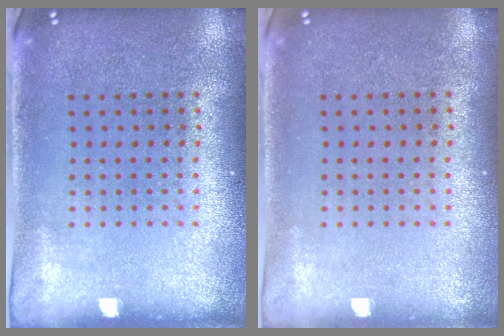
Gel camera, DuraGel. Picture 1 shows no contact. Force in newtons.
{"total": 0.0}